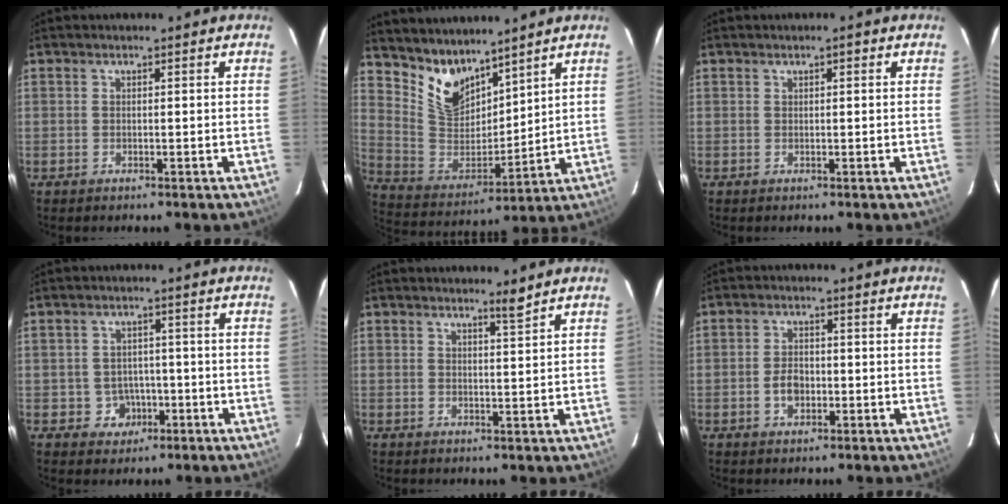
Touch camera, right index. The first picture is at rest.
{"total": 11.2, "force": [8.9, 5.6, 4.0], "torque": [-0.084, -0.006, 0.186]}
{"total": 0.8, "force": [0.4, 0.4, 0.6], "torque": [-0.008, 0.006, 0.006]}
{"total": 4.7, "force": [-1.7, 4.3, 0.7], "torque": [-0.027, 0.016, -0.010]}
{"total": 2.1, "force": [1.8, -0.3, 1.1], "torque": [-0.017, -0.007, 0.026]}
{"total": 3.7, "force": [-1.0, 2.5, 2.5], "torque": [-0.049, 0.003, -0.014]}